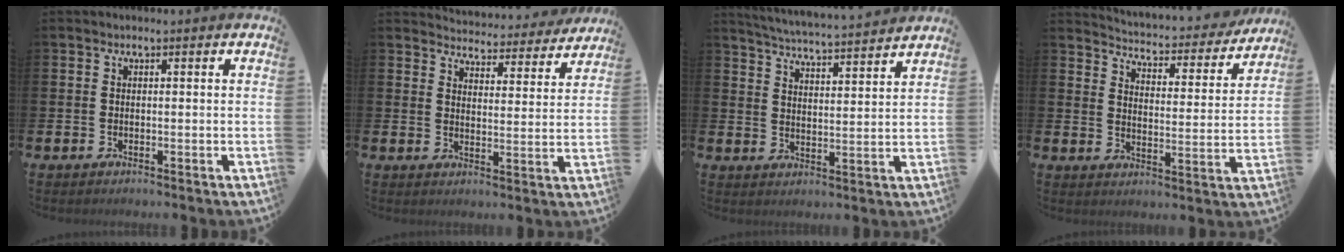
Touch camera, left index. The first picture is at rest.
{"total": 4.4, "force": [4.4, 0.8, 0.1], "torque": [-0.012, -0.040, 0.072]}
{"total": 5.1, "force": [5.1, -0.4, 0.7], "torque": [-0.037, -0.041, 0.087]}
{"total": 3.9, "force": [3.7, 0.8, 0.6], "torque": [-0.031, -0.037, 0.055]}